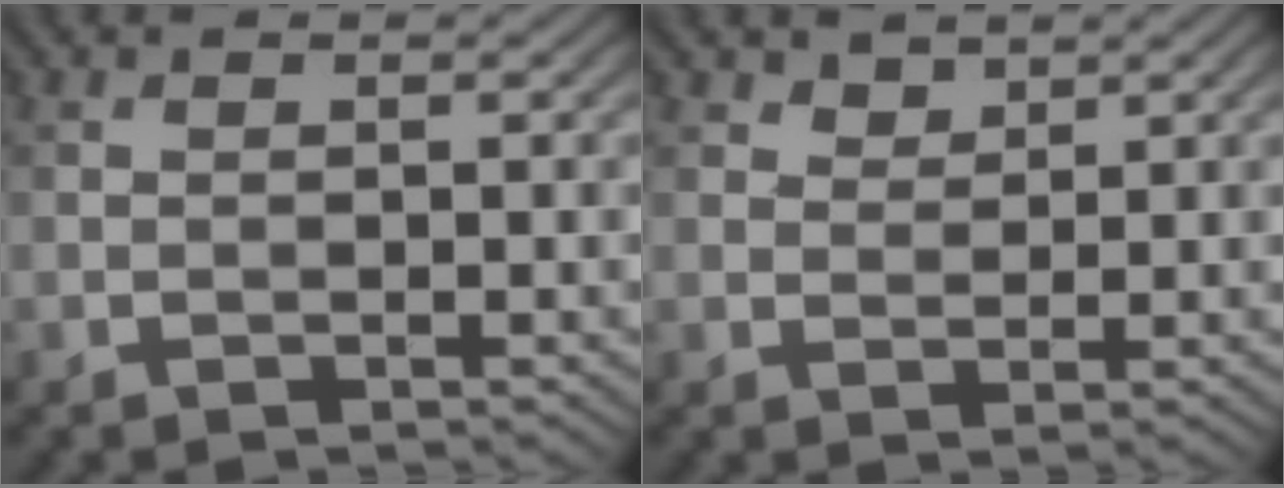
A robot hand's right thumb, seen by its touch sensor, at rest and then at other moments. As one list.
[{"total": 2.1, "force": [1.7, 1.1, 0.6], "torque": [-0.012, -0.003, 0.035]}]